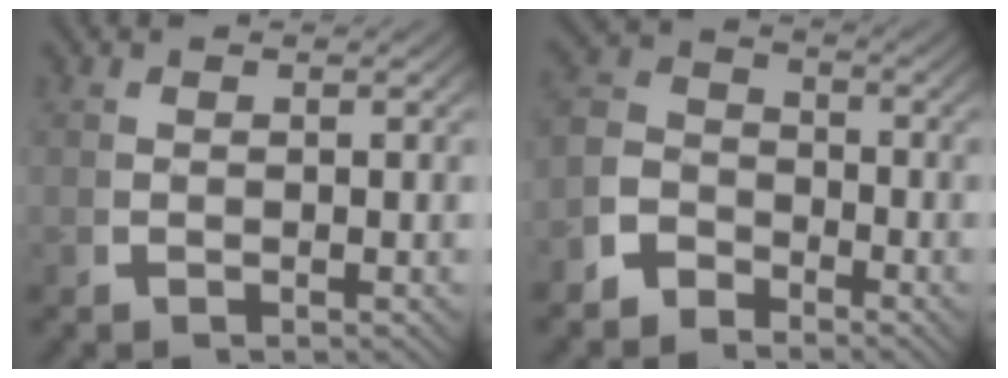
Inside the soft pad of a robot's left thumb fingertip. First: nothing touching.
{"total": 4.9, "force": [-2.1, 3.9, 2.1], "torque": [-0.029, -0.014, -0.040]}